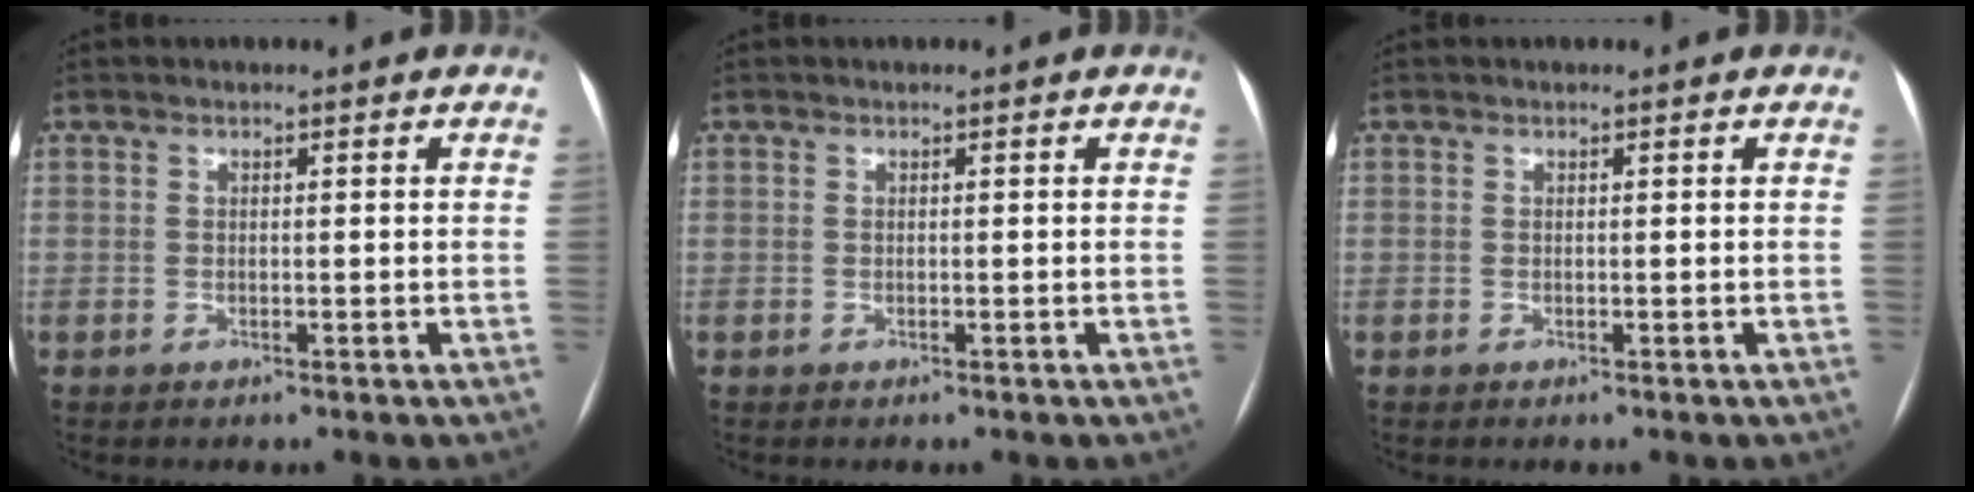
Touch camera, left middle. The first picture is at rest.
{"total": 0.0}
{"total": 0.0}